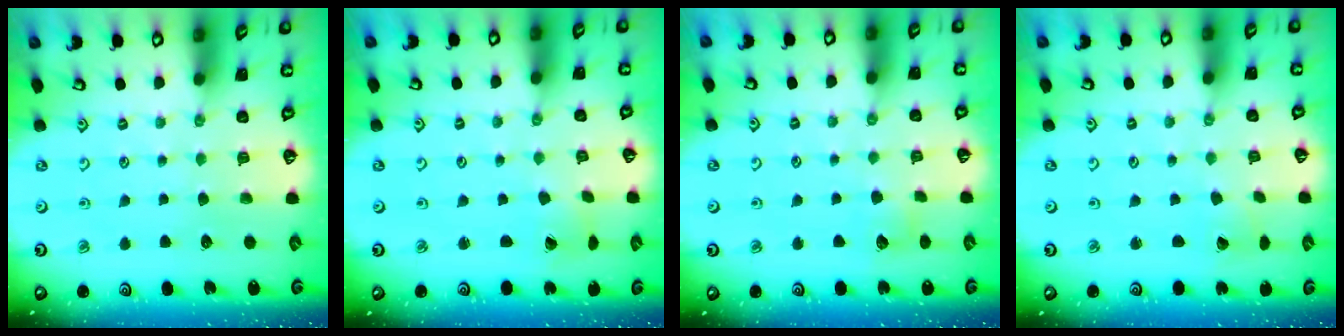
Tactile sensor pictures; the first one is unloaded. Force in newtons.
{"total": 1.2, "press": 1.2, "slide": 0.2}
{"total": 5.1, "press": 5.1, "slide": 0.6}
{"total": 2.8, "press": 2.8, "slide": 0.1}